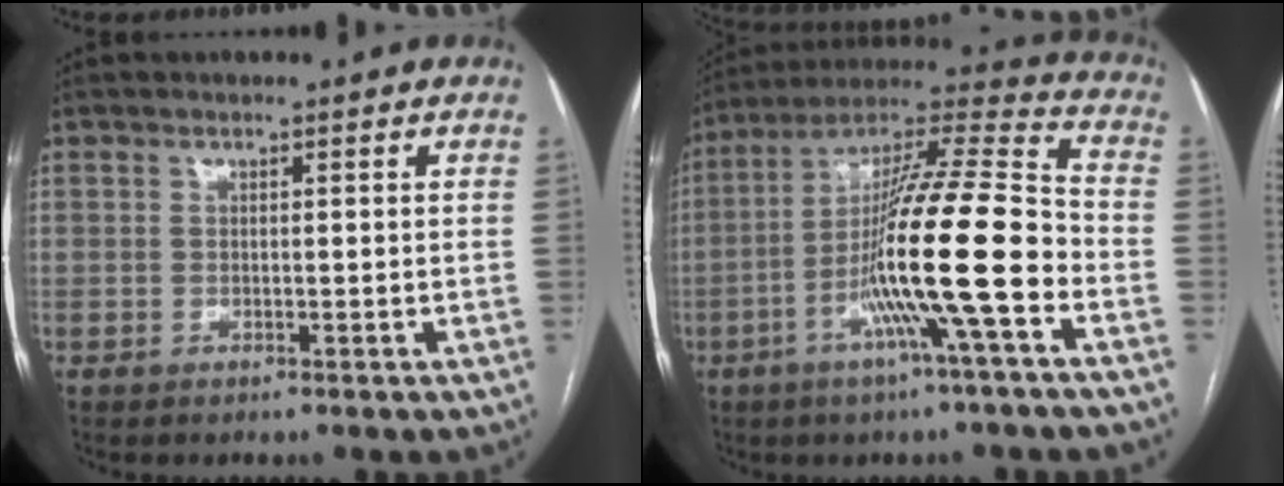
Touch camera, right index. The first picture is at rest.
{"total": 18.8, "force": [-5.7, -0.2, 17.9], "torque": [-0.318, 0.001, -0.108]}